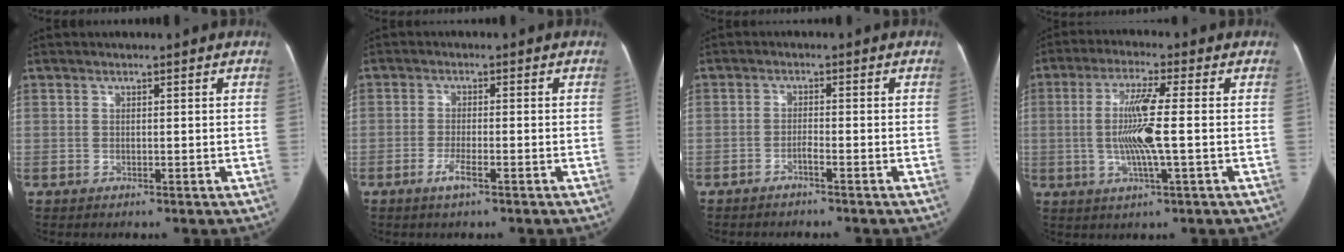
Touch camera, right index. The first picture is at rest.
{"total": 2.9, "force": [-1.7, 0.3, 2.3], "torque": [-0.047, -0.002, -0.033]}
{"total": 1.6, "force": [-1.3, -0.1, 0.9], "torque": [-0.017, 0.004, -0.026]}
{"total": 8.9, "force": [-0.5, 0.2, 8.9], "torque": [-0.175, 0.001, -0.015]}